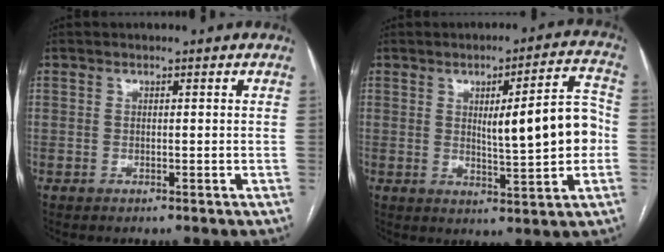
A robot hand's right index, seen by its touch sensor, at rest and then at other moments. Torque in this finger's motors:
{"motor_torque": [0.54, 0.14, 0.21, 0.07]}